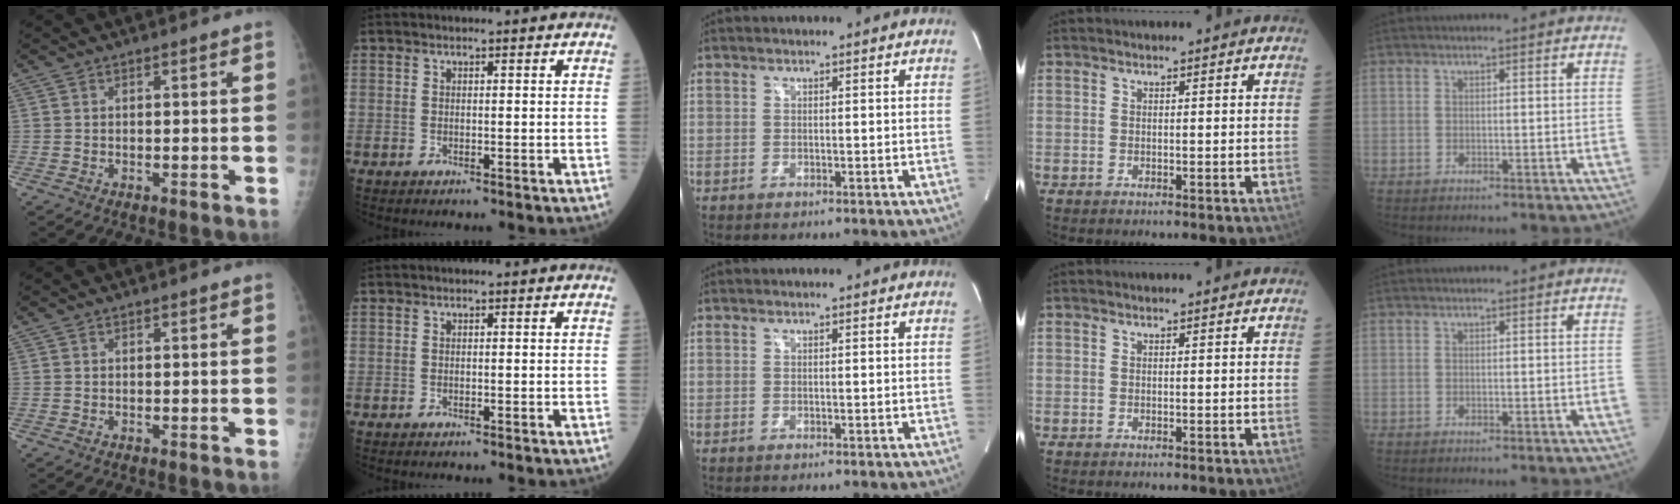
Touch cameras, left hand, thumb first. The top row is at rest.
{}